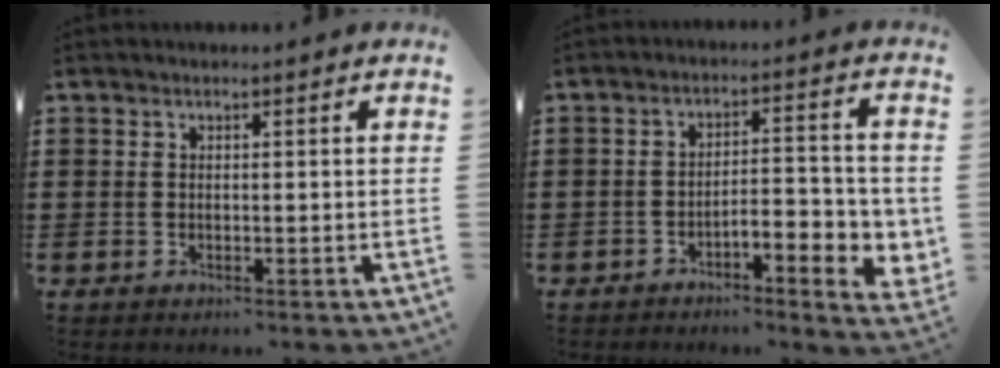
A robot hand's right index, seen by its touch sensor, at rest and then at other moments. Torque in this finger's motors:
{"motor_torque": [0.92, -0.79, 0.22, 0.06]}